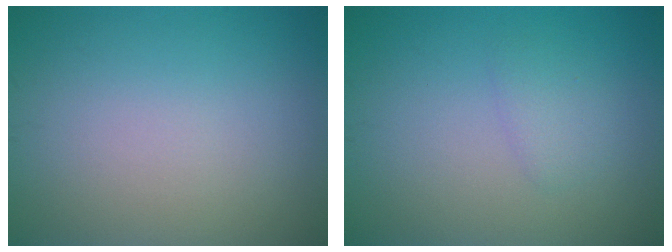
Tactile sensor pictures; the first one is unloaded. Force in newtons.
{"total": 1.3, "press": 1.3, "slide": 0.1}